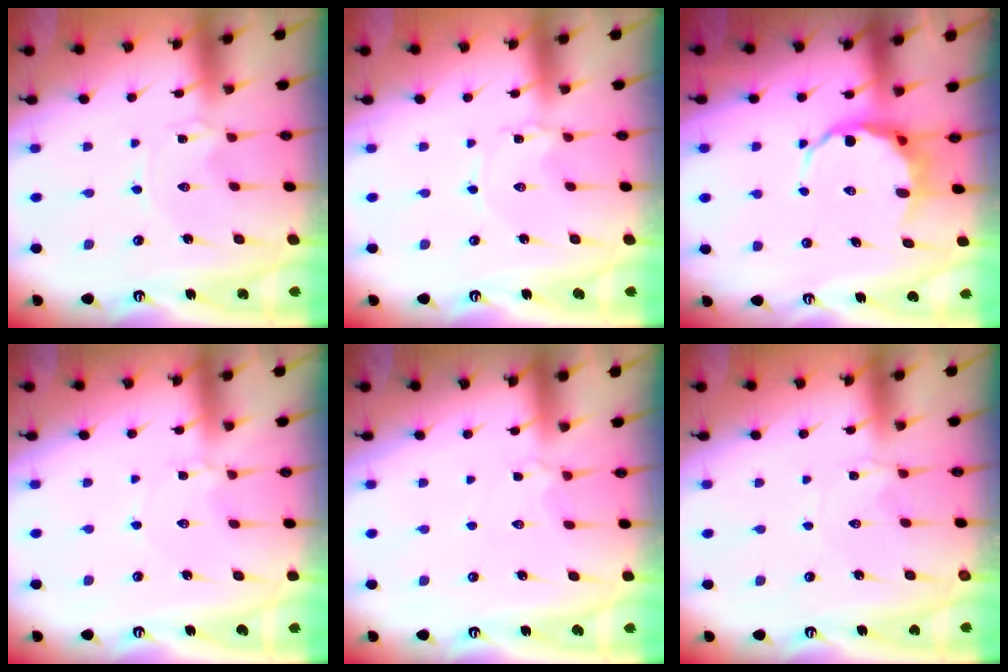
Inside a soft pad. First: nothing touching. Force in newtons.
{"total": 0.0}
{"total": 6.9, "press": 6.6, "slide": 1.7}
{"total": 2.0, "press": 2.0, "slide": 0.3}
{"total": 3.4, "press": 3.4, "slide": 0.7}
{"total": 2.4, "press": 2.4, "slide": 0.4}